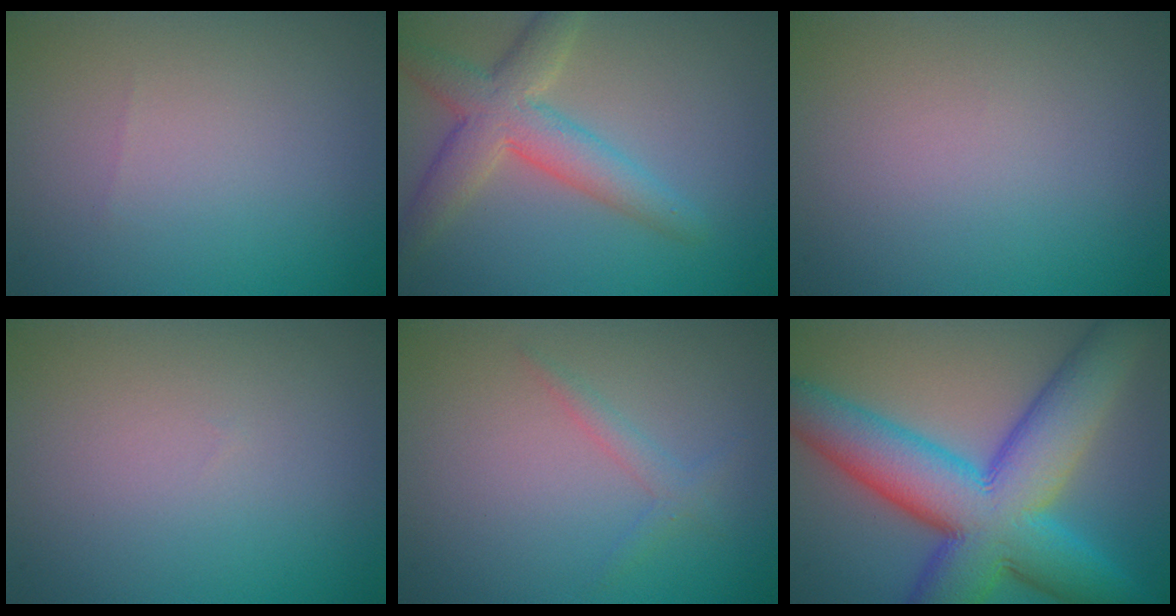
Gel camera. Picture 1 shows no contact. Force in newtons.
{"total": 4.9, "press": 4.9, "slide": 0.4}
{"total": 0.0}
{"total": 0.0}
{"total": 1.3, "press": 1.3, "slide": 0.1}
{"total": 13.5, "press": 13.5, "slide": 0.0}